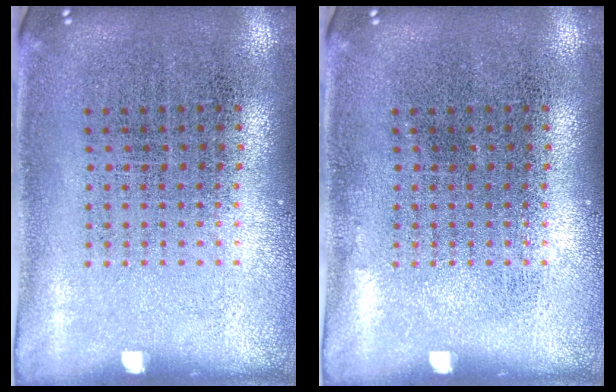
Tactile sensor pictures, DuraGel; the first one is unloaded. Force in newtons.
{"total": 0.0}